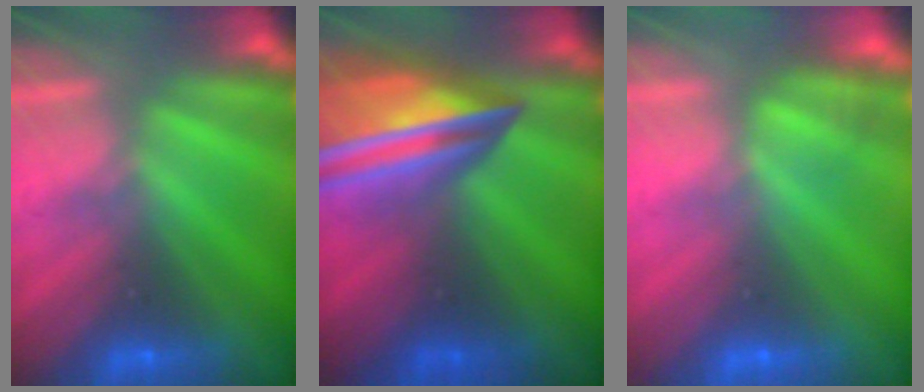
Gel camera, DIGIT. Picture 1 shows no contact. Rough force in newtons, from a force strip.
{"total": 7.5}
{"total": 4.5}